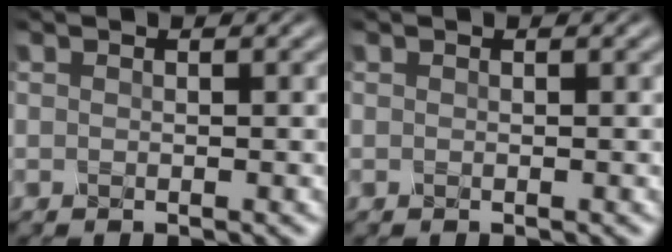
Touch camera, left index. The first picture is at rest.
{"total": 0.0}